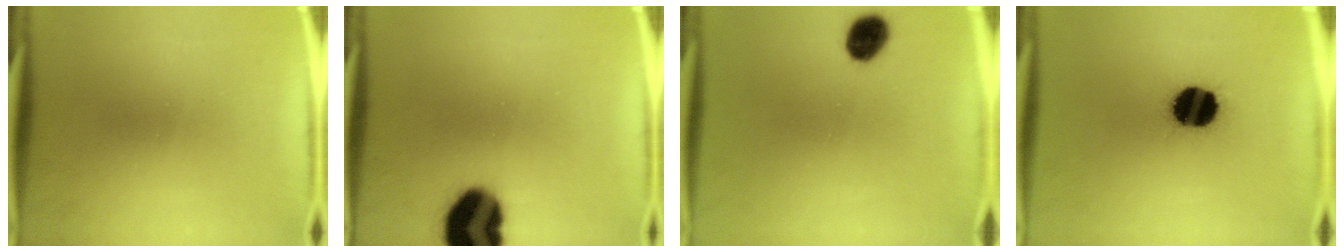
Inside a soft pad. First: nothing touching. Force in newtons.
{"total": 14.9}
{"total": 6.5}
{"total": 14.7}